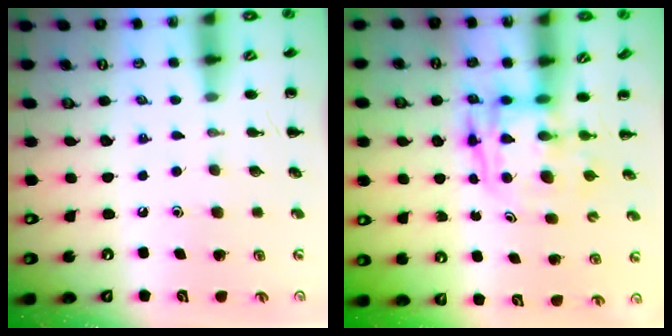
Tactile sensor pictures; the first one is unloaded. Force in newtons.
{"total": 3.8, "press": 3.7, "slide": 0.5}